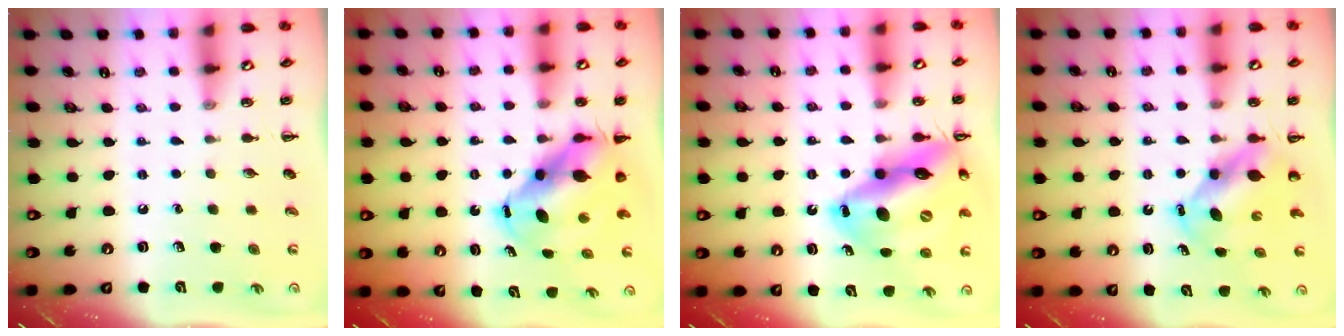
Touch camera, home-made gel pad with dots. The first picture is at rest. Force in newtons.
{"total": 8.2, "press": 7.9, "slide": 2.3}
{"total": 22.0, "press": 21.4, "slide": 5.4}
{"total": 5.6, "press": 5.5, "slide": 1.2}